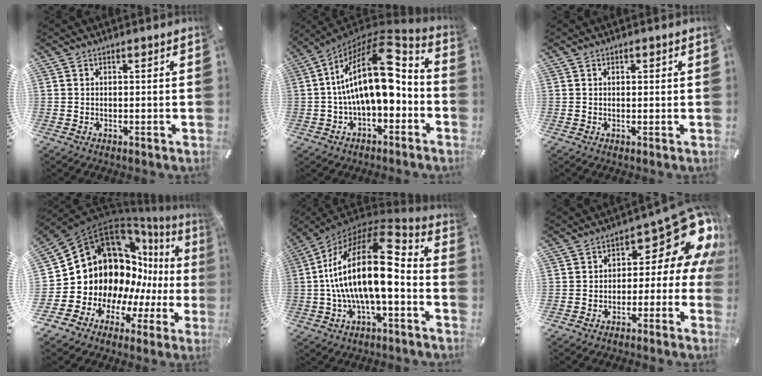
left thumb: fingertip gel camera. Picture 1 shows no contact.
{"total": 20.6, "force": [2.7, 10.4, 17.6], "torque": [-0.322, -0.017, 0.041]}
{"total": 0.9, "force": [0.2, 0.6, 0.6], "torque": [-0.012, 0.005, 0.002]}
{"total": 18.4, "force": [4.4, 15.4, 8.9], "torque": [-0.145, -0.093, 0.123]}
{"total": 22.2, "force": [-0.4, 9.9, 19.9], "torque": [-0.385, -0.007, -0.010]}
{"total": 14.4, "force": [6.1, 7.2, 10.9], "torque": [-0.124, -0.048, 0.094]}